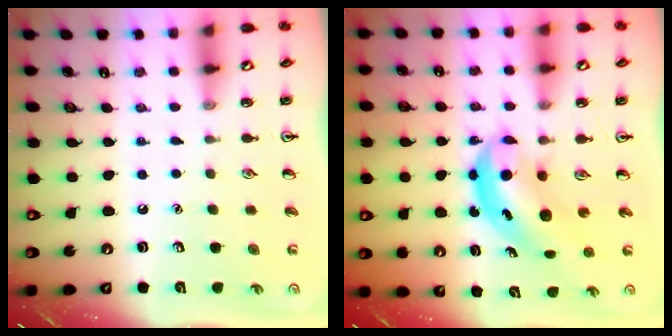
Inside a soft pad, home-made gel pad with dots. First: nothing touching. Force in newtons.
{"total": 5.5, "press": 5.4, "slide": 1.2}